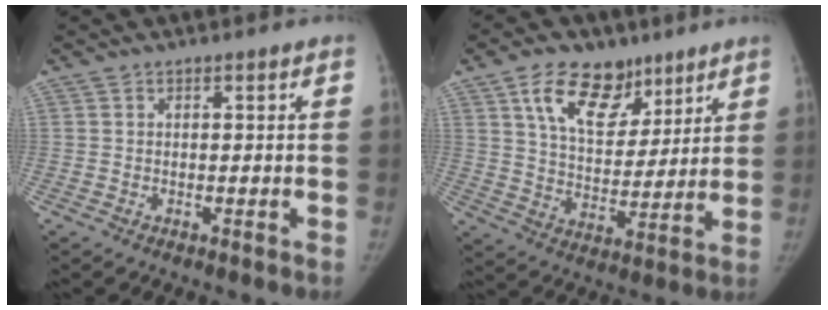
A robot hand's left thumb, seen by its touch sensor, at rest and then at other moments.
{"total": 14.6, "force": [8.4, 9.0, 7.9], "torque": [-0.097, -0.039, 0.147]}